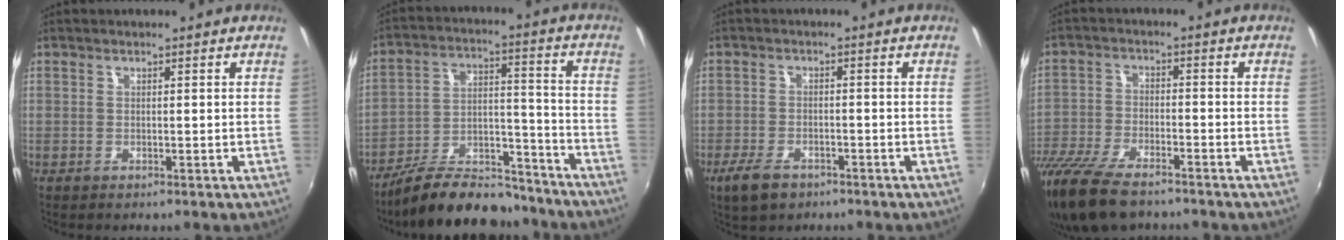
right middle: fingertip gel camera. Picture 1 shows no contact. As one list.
[{"total": 18.3, "force": [-15.3, 5.9, 8.0], "torque": [-0.146, 0.016, -0.231]}, {"total": 6.1, "force": [-4.1, 3.1, 3.3], "torque": [-0.089, -0.011, -0.072]}, {"total": 16.2, "force": [-12.6, 5.4, 8.6], "torque": [-0.206, -0.040, -0.231]}]